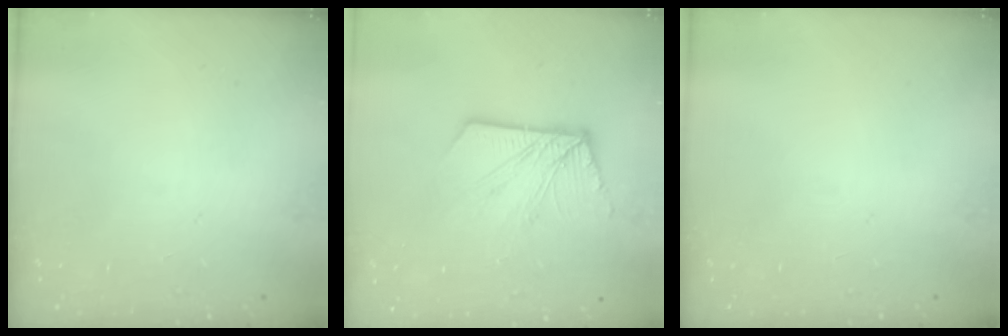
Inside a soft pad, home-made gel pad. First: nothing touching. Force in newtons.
{"total": 11.5, "press": 11.4, "slide": 1.0}
{"total": 0.0}